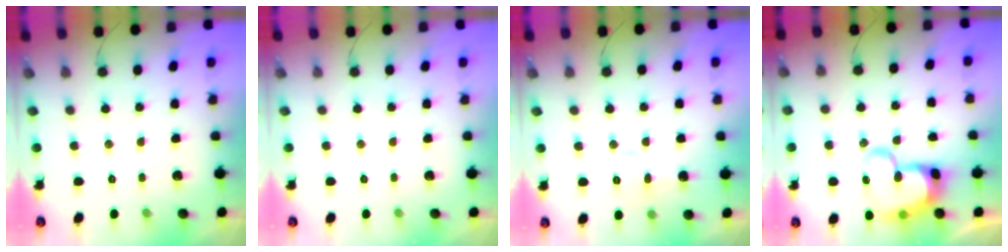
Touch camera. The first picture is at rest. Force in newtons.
{"total": 0.0}
{"total": 6.5, "press": 6.5, "slide": 0.8}
{"total": 17.8, "press": 17.7, "slide": 1.8}